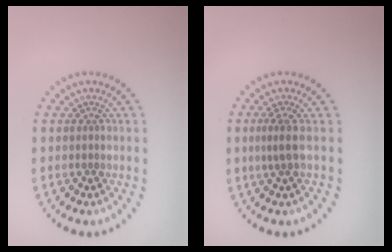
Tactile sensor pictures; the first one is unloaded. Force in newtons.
{"total": 1.9, "press": 1.4, "slide": 1.3}